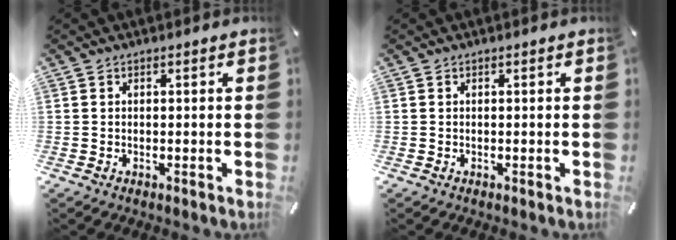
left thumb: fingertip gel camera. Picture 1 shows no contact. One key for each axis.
{"total": 0.0}